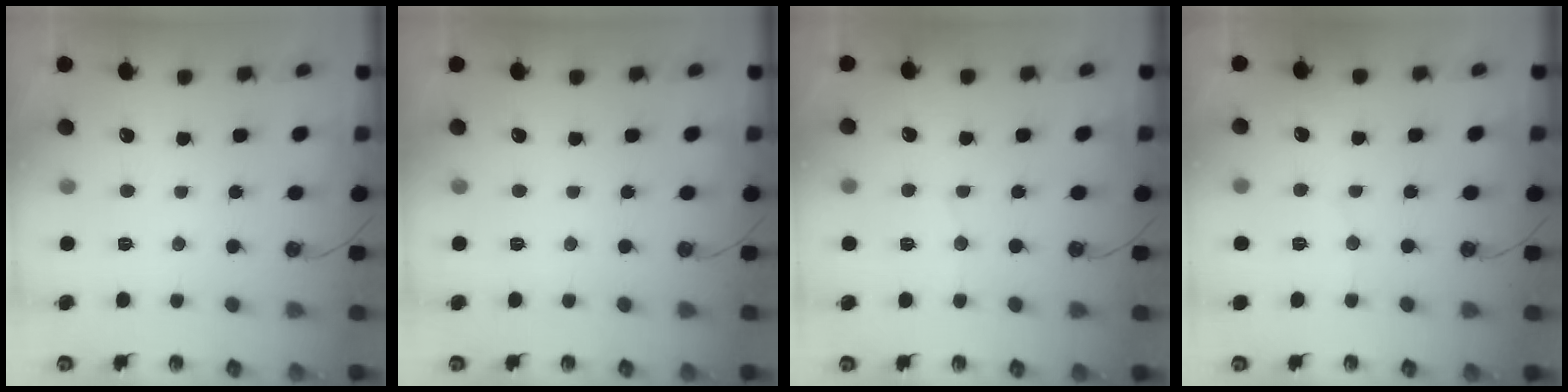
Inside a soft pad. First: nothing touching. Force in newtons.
{"total": 0.0}
{"total": 4.6, "press": 4.6, "slide": 0.6}
{"total": 3.2, "press": 3.2, "slide": 0.6}